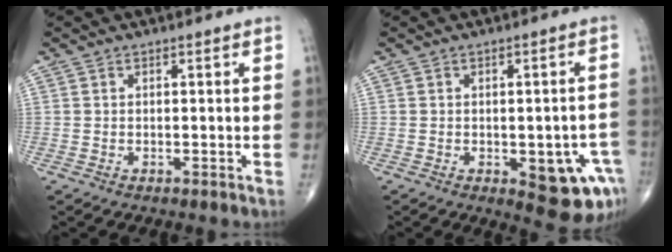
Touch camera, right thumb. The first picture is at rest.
{"total": 10.4, "force": [-3.5, 4.3, 8.7], "torque": [-0.077, 0.010, -0.032]}